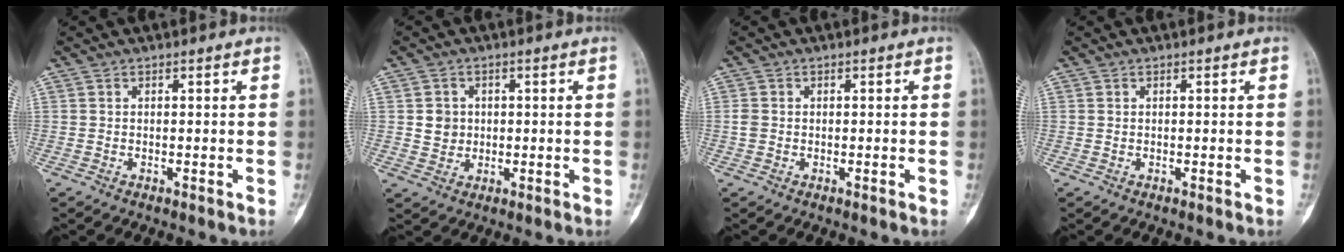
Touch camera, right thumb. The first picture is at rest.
{"total": 3.7, "force": [0.4, 3.5, 1.3], "torque": [-0.001, 0.002, 0.008]}
{"total": 1.3, "force": [-0.2, 1.1, 0.8], "torque": [-0.017, 0.001, -0.005]}
{"total": 0.0}